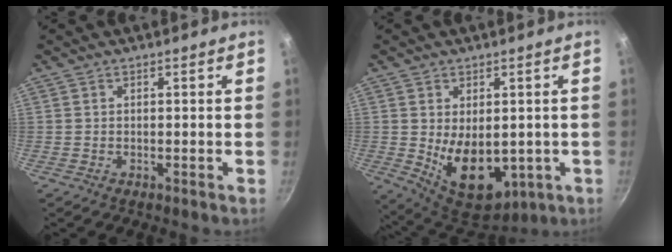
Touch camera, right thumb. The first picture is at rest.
{"total": 13.2, "force": [-1.2, 8.3, 10.2], "torque": [-0.131, -0.022, 0.010]}